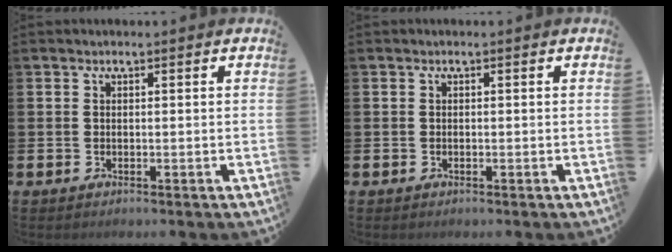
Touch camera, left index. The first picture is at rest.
{"total": 0.0}